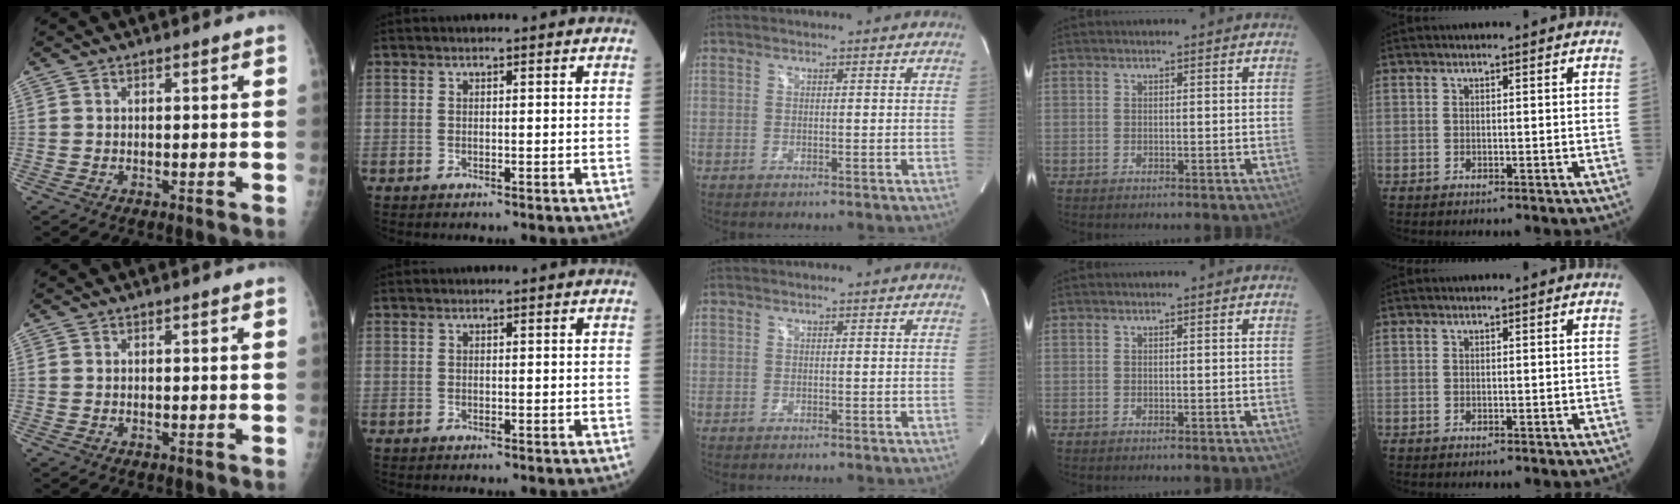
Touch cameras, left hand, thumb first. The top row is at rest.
{}